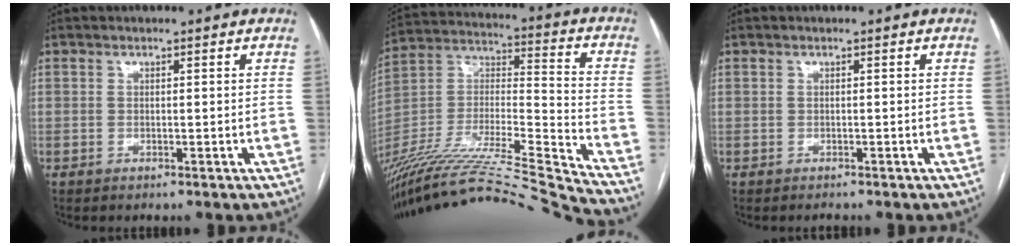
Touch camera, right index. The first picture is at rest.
{"total": 30.1, "force": [-27.3, -2.2, 12.6], "torque": [-0.214, -0.044, -0.448]}
{"total": 0.7, "force": [-0.6, 0.3, 0.1], "torque": [-0.007, -0.001, -0.008]}